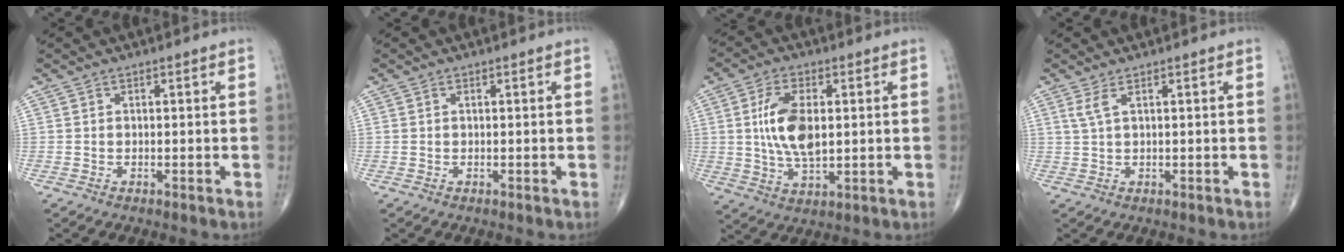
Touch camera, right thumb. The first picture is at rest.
{"total": 0.0}
{"total": 10.5, "force": [1.3, 5.2, 9.0], "torque": [-0.174, -0.007, 0.029]}
{"total": 1.9, "force": [1.0, 0.2, 1.7], "torque": [-0.048, 0.005, 0.027]}